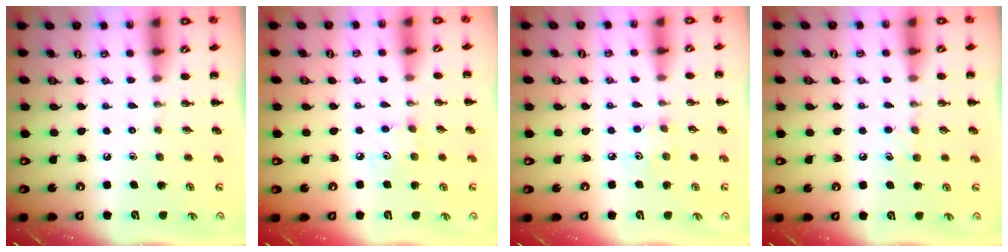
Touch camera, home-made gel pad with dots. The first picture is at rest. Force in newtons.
{"total": 4.4, "press": 4.2, "slide": 1.1}
{"total": 3.3, "press": 3.2, "slide": 0.8}
{"total": 4.6, "press": 4.3, "slide": 1.5}